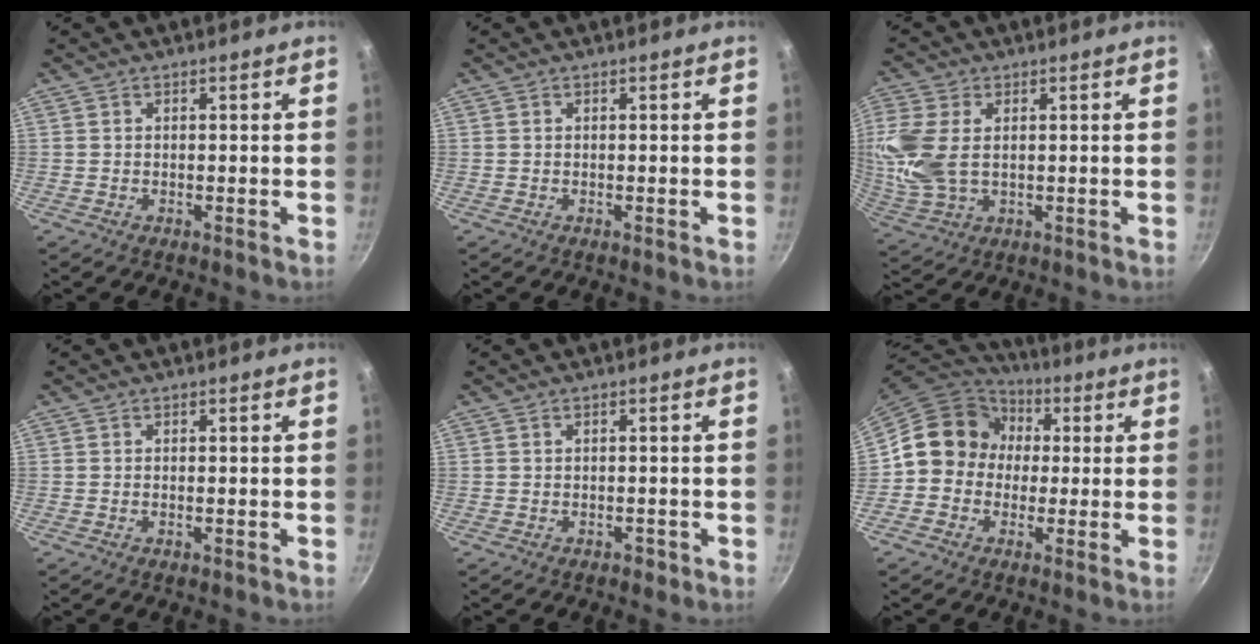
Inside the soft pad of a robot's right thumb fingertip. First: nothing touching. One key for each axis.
{"total": 0.0}
{"total": 11.1, "fx": 1.4, "fy": 6.8, "fz": 8.7, "tx": -0.191, "ty": -0.001, "tz": 0.032}
{"total": 0.7, "fx": -0.3, "fy": 0.2, "fz": 0.7, "tx": -0.011, "ty": 0.001, "tz": -0.004}
{"total": 1.1, "fx": -0.6, "fy": 0.7, "fz": 0.6, "tx": -0.001, "ty": 0.012, "tz": 0.000}
{"total": 12.5, "fx": 0.8, "fy": 11.3, "fz": 5.3, "tx": -0.042, "ty": 0.029, "tz": -0.007}